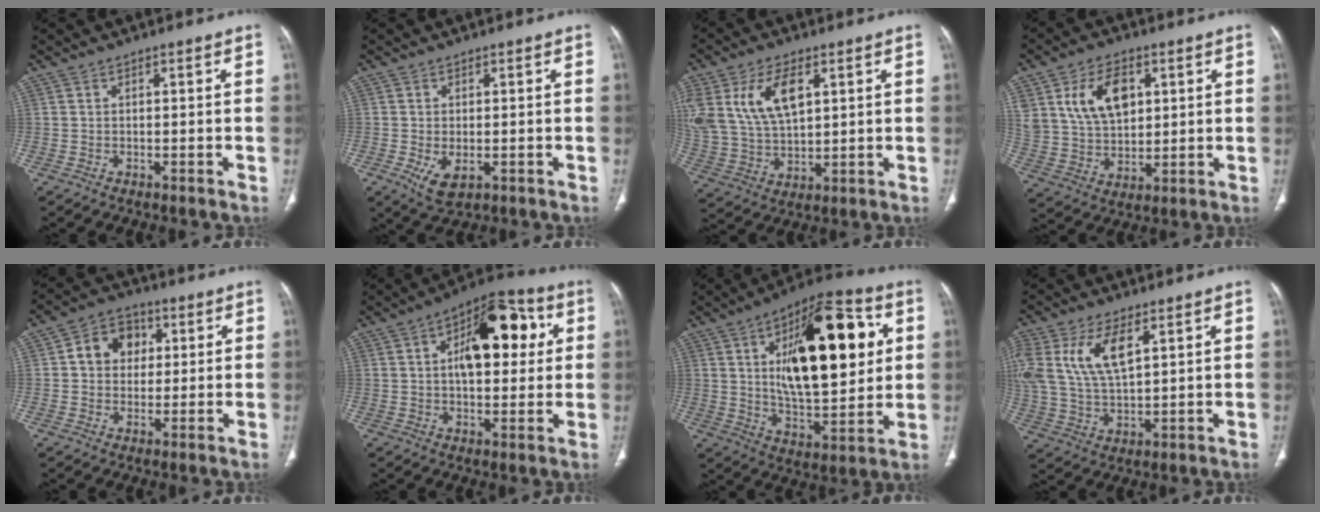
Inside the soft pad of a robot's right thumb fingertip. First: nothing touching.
{"total": 4.7, "force": [-1.2, 2.6, 3.8], "torque": [-0.071, -0.010, -0.011]}
{"total": 15.9, "force": [6.0, 9.0, 11.7], "torque": [-0.232, -0.011, 0.126]}
{"total": 12.8, "force": [4.6, 8.4, 8.4], "torque": [-0.127, -0.013, 0.097]}
{"total": 8.3, "force": [1.7, 6.9, 4.3], "torque": [-0.036, 0.008, 0.020]}
{"total": 16.5, "force": [3.8, 8.5, 13.6], "torque": [-0.162, 0.019, 0.053]}
{"total": 27.3, "force": [6.3, 11.9, 23.8], "torque": [-0.330, -0.013, 0.094]}
{"total": 13.4, "force": [5.2, 6.6, 10.5], "torque": [-0.221, -0.007, 0.108]}